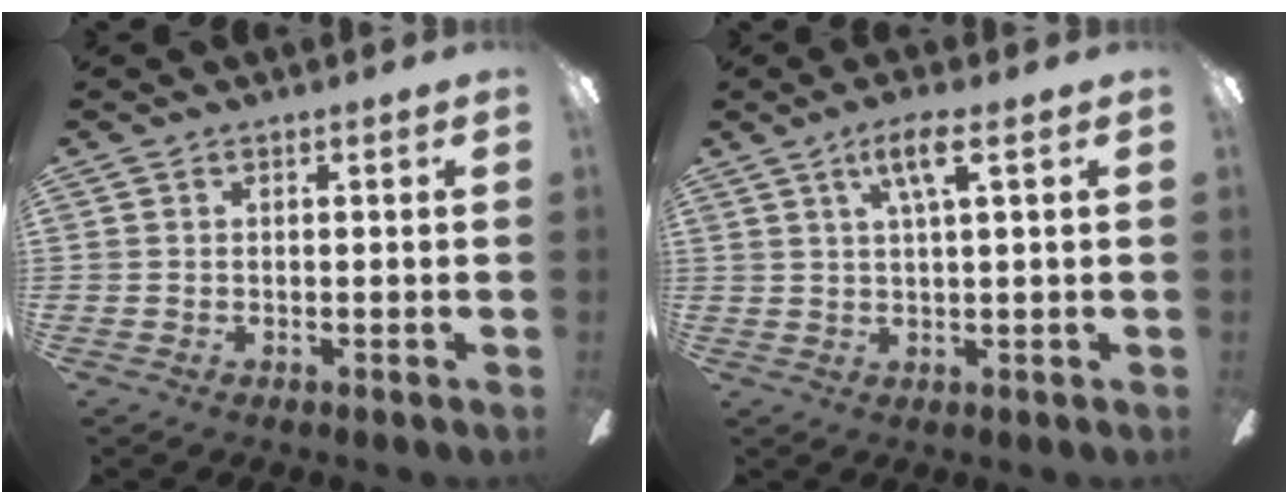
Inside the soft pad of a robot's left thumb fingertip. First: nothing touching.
{"total": 6.0, "force": [2.9, 1.0, 5.2], "torque": [-0.100, 0.000, 0.045]}